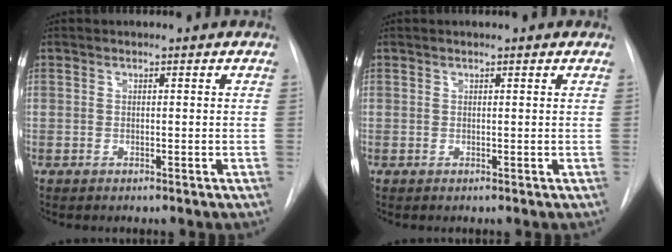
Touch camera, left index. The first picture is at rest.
{"total": 1.4, "force": [1.1, 0.1, 0.8], "torque": [-0.008, 0.010, 0.013]}